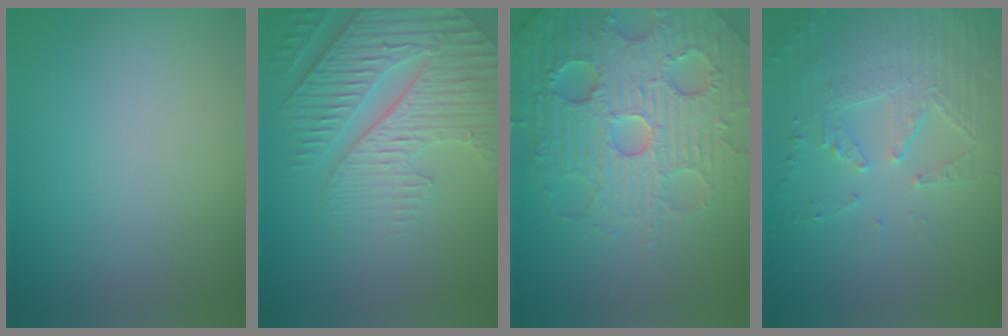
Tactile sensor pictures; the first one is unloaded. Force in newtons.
{"total": 6.5, "press": 5.2, "slide": 3.9}
{"total": 7.9, "press": 7.7, "slide": 1.6}
{"total": 5.6, "press": 3.7, "slide": 4.2}